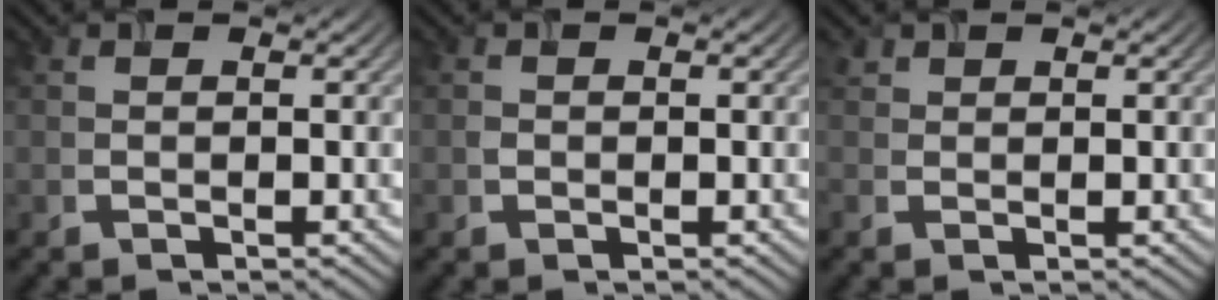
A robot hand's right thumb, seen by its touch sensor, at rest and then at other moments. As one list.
[{"total": 0.5, "force": [-0.1, 0.5, 0.2], "torque": [-0.002, -0.002, -0.005]}, {"total": 1.1, "force": [0.6, 0.8, 0.3], "torque": [-0.009, 0.001, 0.013]}]